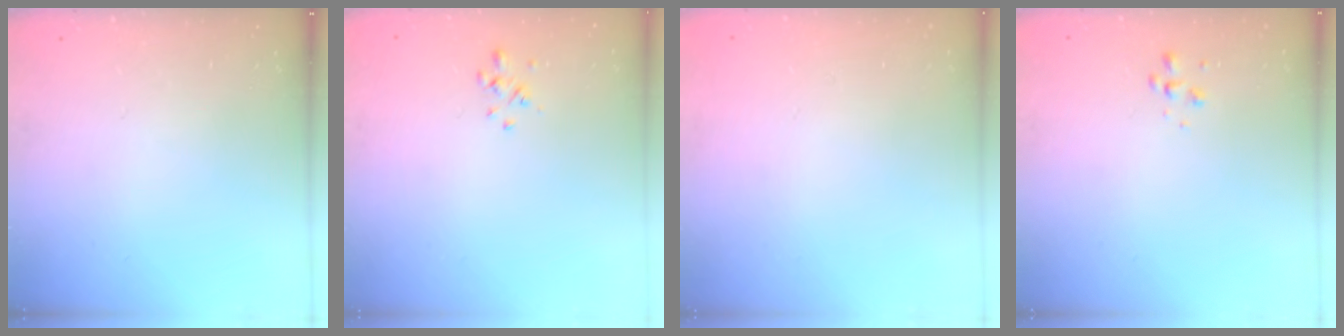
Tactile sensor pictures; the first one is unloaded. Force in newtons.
{"total": 0.8, "press": 0.7, "slide": 0.5}
{"total": 1.7, "press": 1.6, "slide": 0.2}
{"total": 1.4, "press": 1.3, "slide": 0.4}